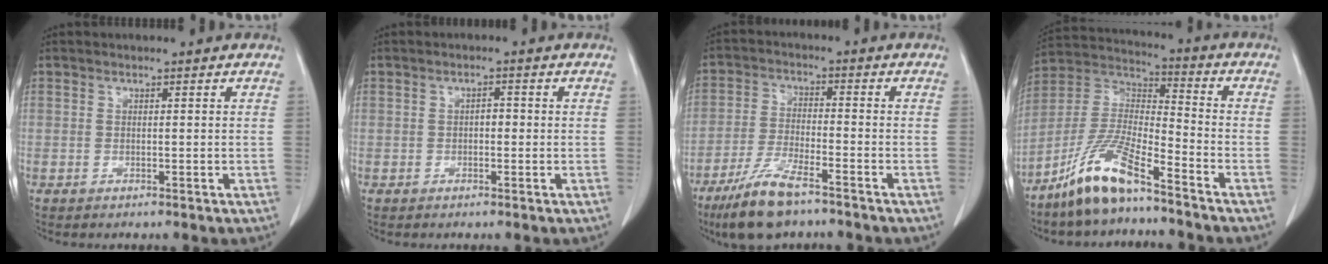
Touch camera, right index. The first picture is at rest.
{"total": 1.3, "force": [-0.1, 0.7, 1.1], "torque": [-0.012, 0.005, -0.004]}
{"total": 9.7, "force": [-6.9, 1.8, 6.5], "torque": [-0.135, -0.022, -0.129]}
{"total": 12.0, "force": [-8.7, 1.8, 8.1], "torque": [-0.176, -0.005, -0.171]}